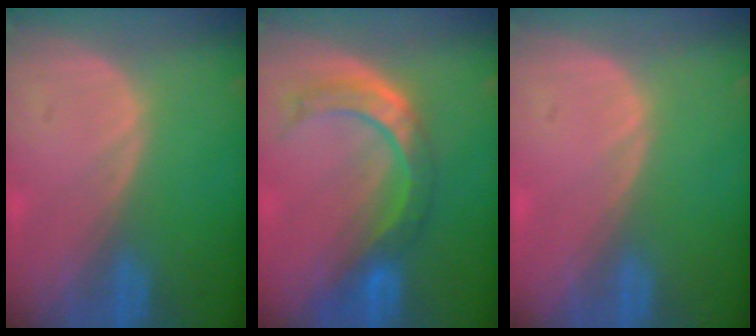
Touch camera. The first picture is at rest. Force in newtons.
{"total": 7.5, "press": 7.0, "slide": 2.7}
{"total": 0.7, "press": 0.1, "slide": 0.7}